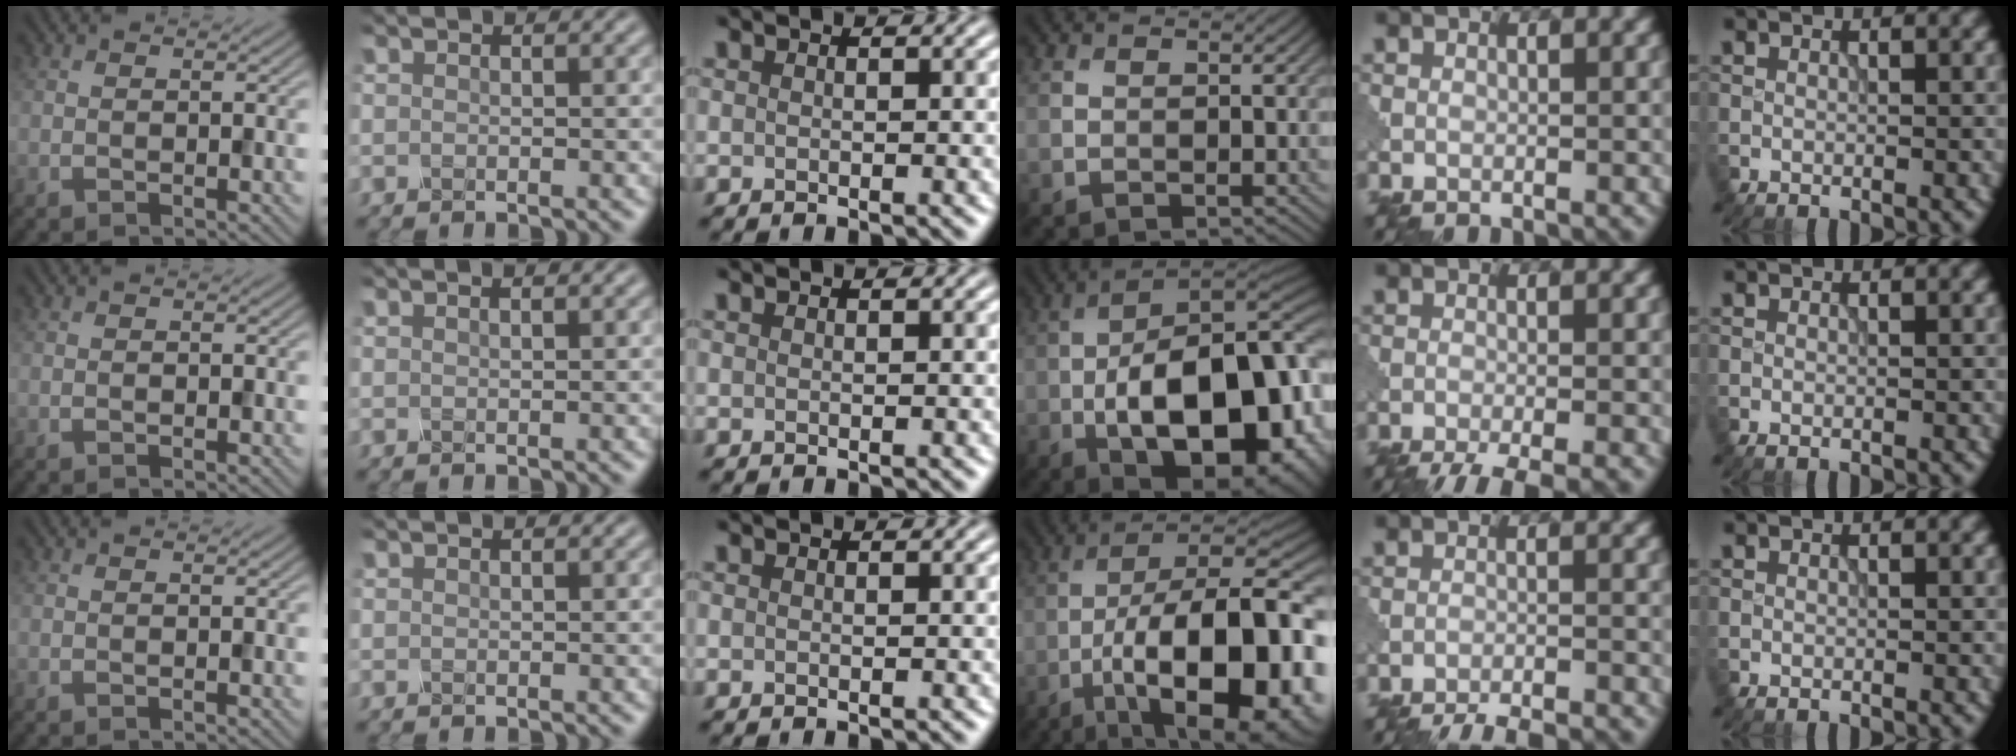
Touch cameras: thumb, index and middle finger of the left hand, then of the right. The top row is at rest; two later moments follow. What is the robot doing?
{"motion": "shake", "object": "sieve"}